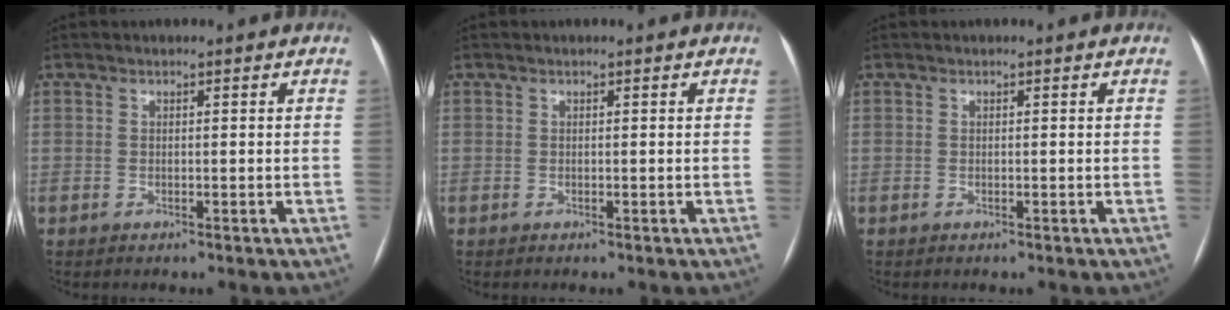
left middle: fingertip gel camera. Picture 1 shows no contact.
{"total": 0.0}
{"total": 0.0}